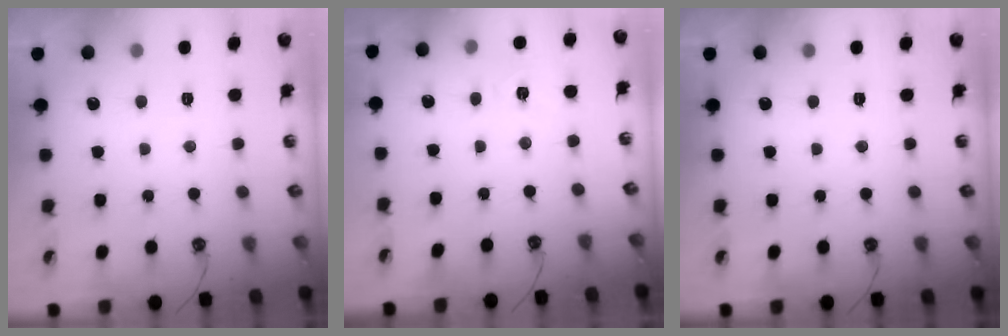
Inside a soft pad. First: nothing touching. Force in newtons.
{"total": 2.9, "press": 2.9, "slide": 0.4}
{"total": 0.0}